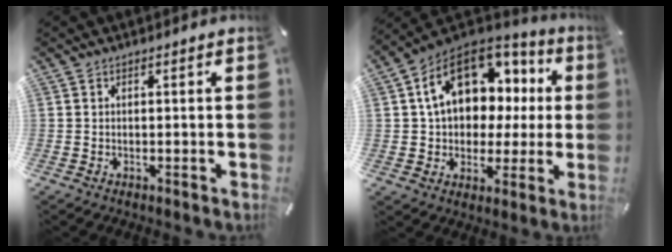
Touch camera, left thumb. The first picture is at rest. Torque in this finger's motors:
{"motor_torque": [2.50, 2.51, 0.73, -0.23, 0.22]}